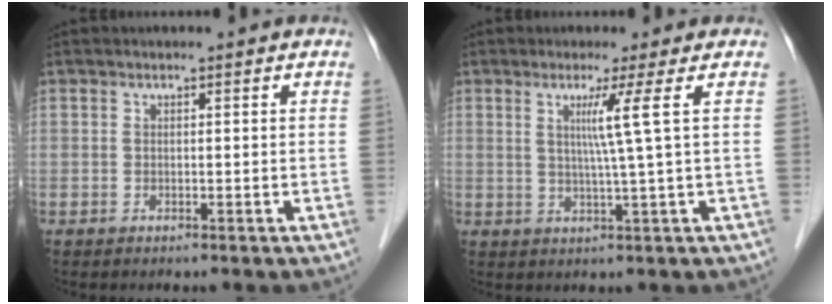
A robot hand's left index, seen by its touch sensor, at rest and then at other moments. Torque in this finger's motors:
{"motor_torque": [0.26, -0.09, 0.18, 0.05]}